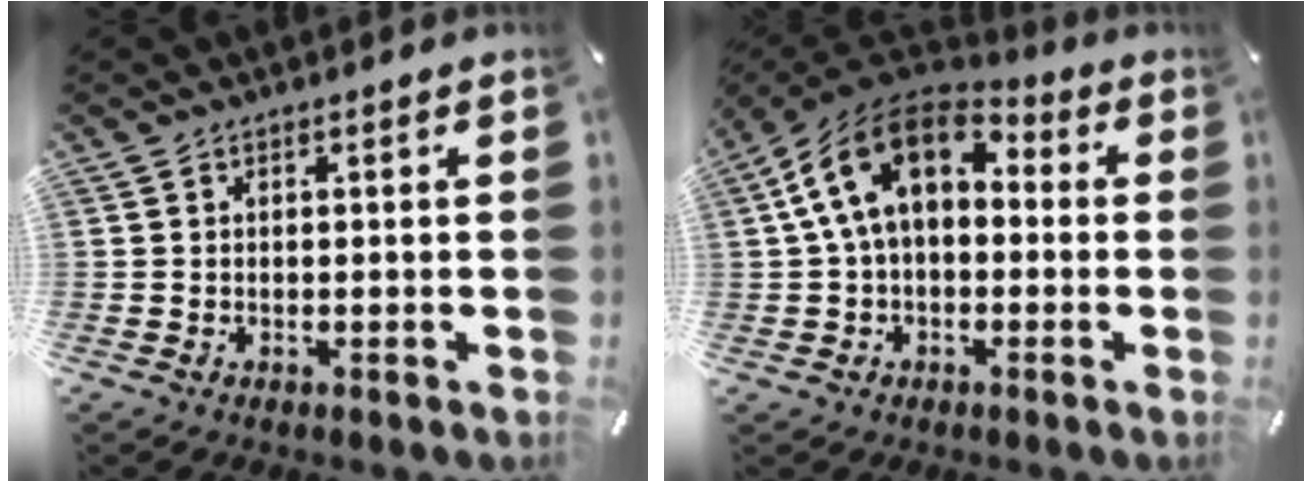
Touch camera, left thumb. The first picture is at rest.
{"total": 14.8, "force": [2.7, 9.9, 10.7], "torque": [-0.200, 0.002, 0.043]}